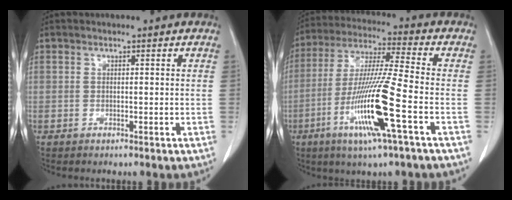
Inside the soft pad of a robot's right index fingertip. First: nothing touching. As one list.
[{"total": 15.0, "force": [-5.3, -0.5, 14.0], "torque": [-0.282, -0.019, -0.102]}]